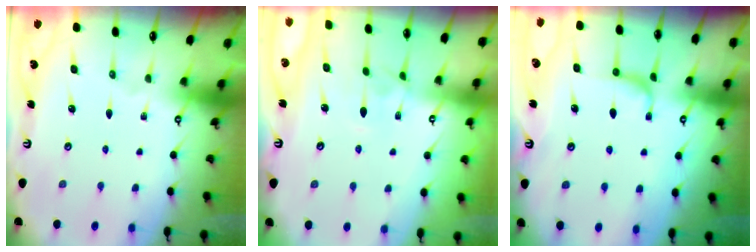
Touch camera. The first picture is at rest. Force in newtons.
{"total": 2.4, "press": 2.4, "slide": 0.7}
{"total": 1.2, "press": 0.8, "slide": 0.8}